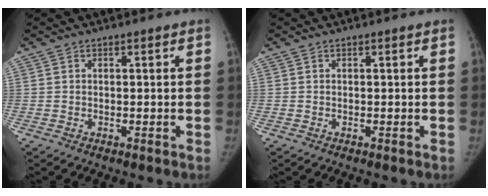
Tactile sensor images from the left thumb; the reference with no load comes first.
{"total": 0.0}